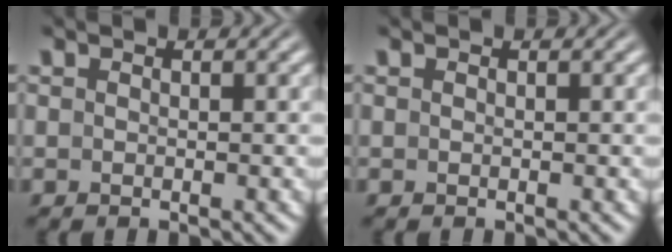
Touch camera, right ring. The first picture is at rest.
{"total": 0.0}